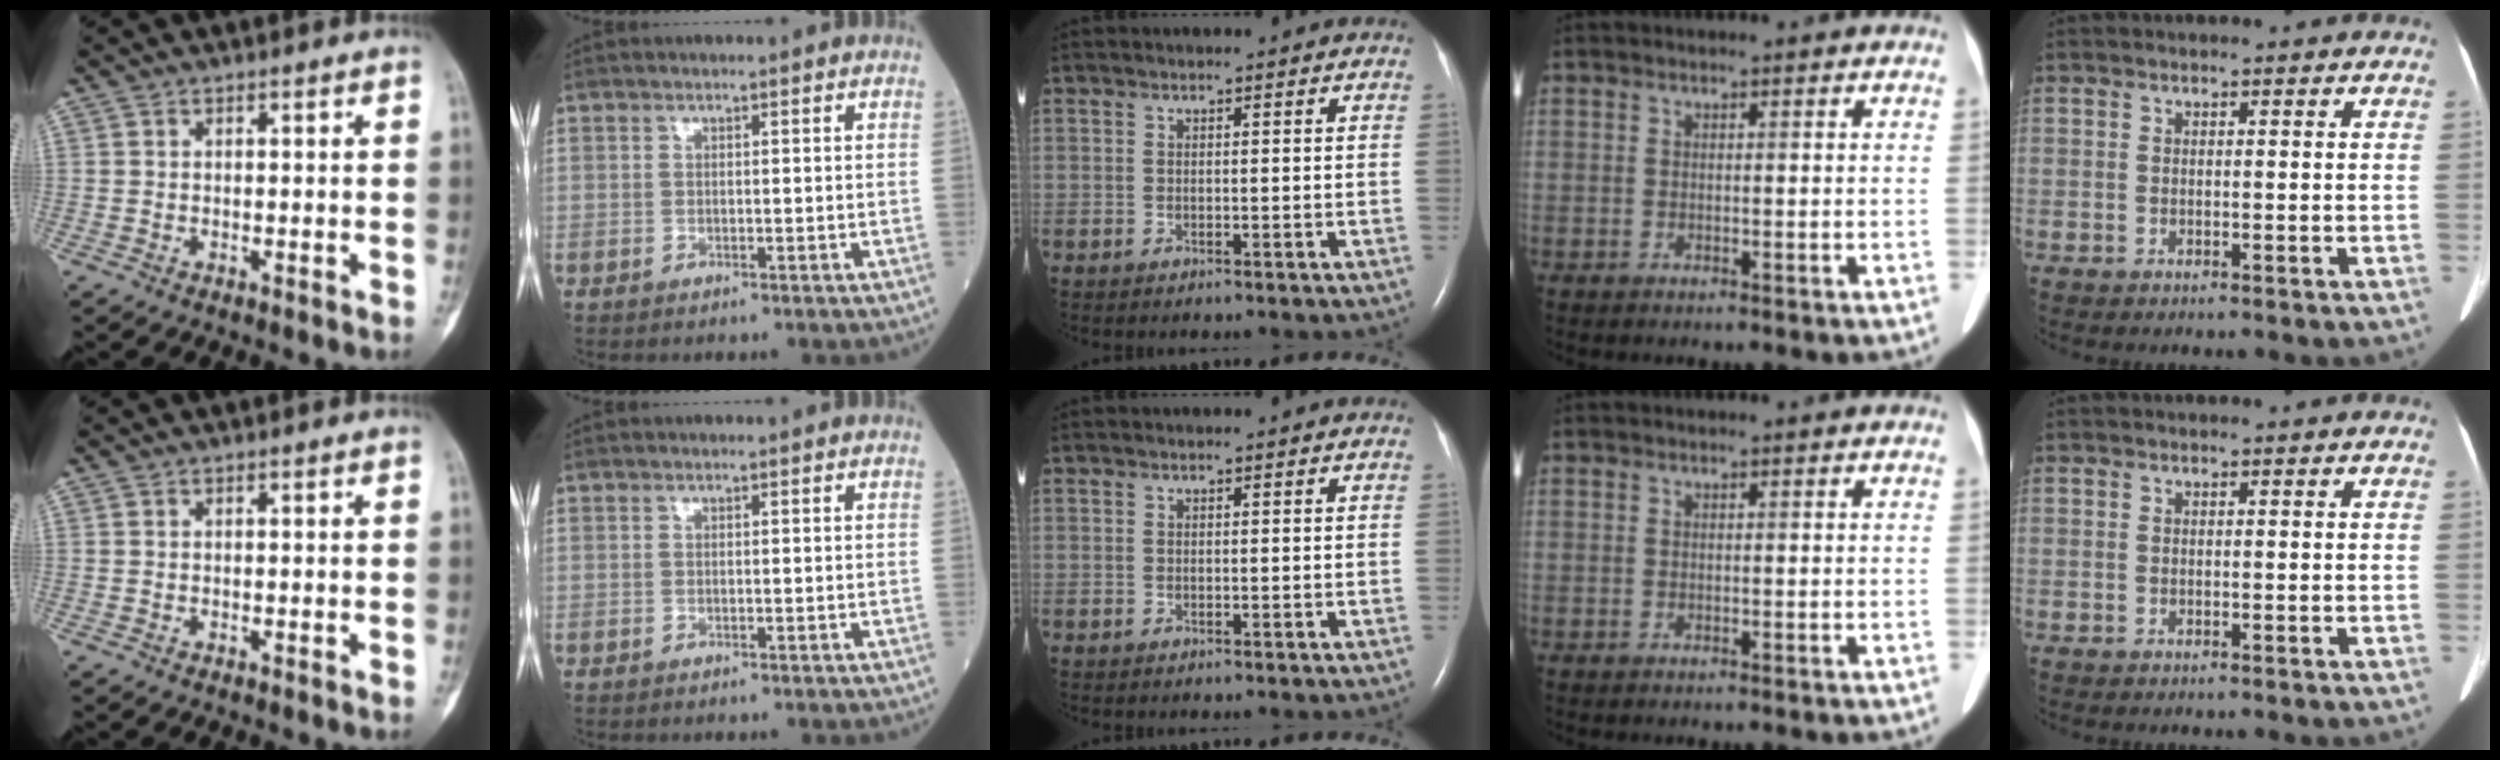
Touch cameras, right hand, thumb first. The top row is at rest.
{}